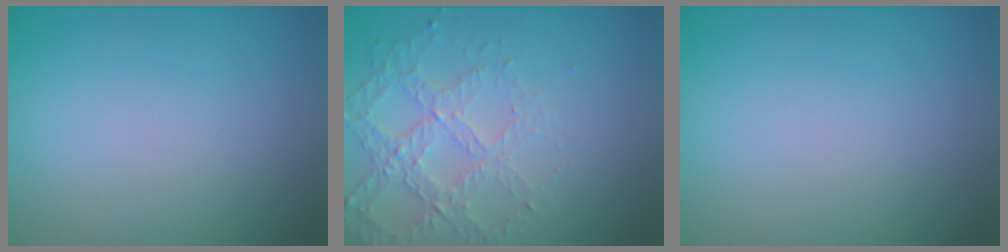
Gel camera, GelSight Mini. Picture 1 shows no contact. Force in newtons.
{"total": 4.3, "press": 3.2, "slide": 2.9}
{"total": 0.0}